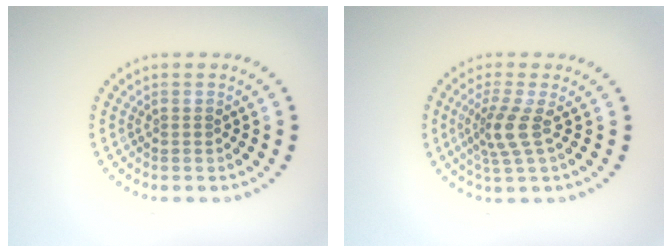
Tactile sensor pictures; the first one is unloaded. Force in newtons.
{"total": 2.8, "press": 2.0, "slide": 1.9}